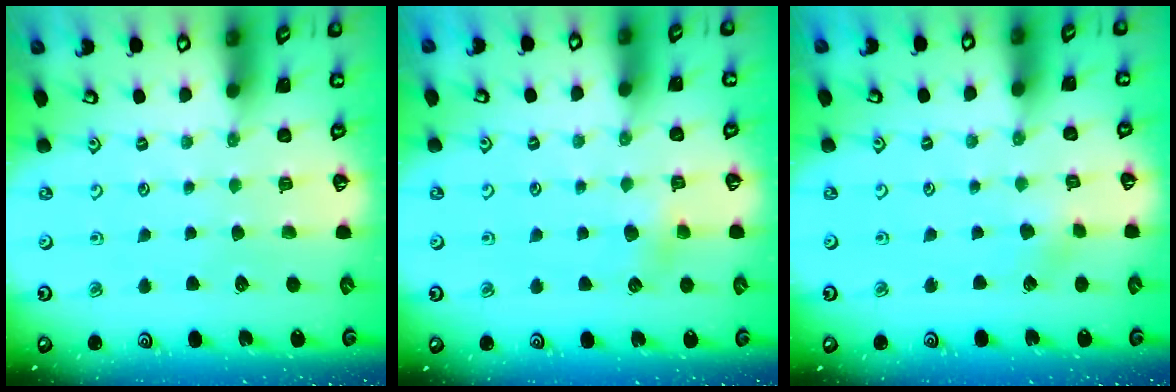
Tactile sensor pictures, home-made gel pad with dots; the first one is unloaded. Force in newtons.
{"total": 4.5, "press": 4.4, "slide": 0.7}
{"total": 2.5, "press": 2.5, "slide": 0.2}